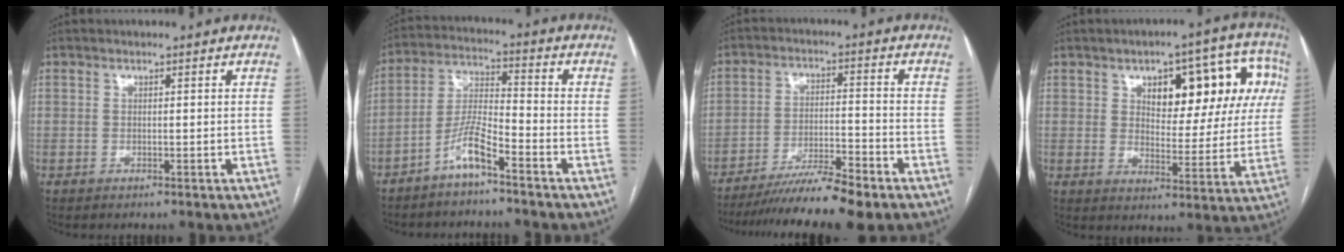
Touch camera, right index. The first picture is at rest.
{"total": 6.7, "force": [-4.6, 0.7, 4.7], "torque": [-0.105, 0.004, -0.094]}
{"total": 11.0, "force": [-9.1, 0.2, 6.2], "torque": [-0.094, -0.016, -0.152]}
{"total": 15.1, "force": [5.3, 6.8, 12.3], "torque": [-0.141, 0.039, 0.073]}